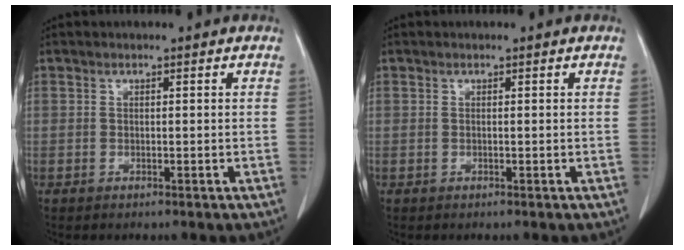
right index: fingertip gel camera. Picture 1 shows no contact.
{"total": 0.0}